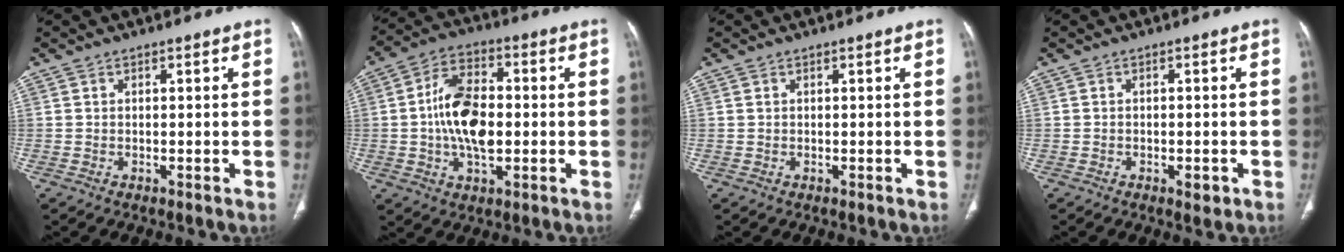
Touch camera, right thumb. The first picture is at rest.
{"total": 12.9, "force": [-0.5, 7.4, 10.6], "torque": [-0.184, 0.015, -0.011]}
{"total": 0.0}
{"total": 2.2, "force": [-1.0, 1.0, 1.7], "torque": [-0.023, 0.004, -0.011]}